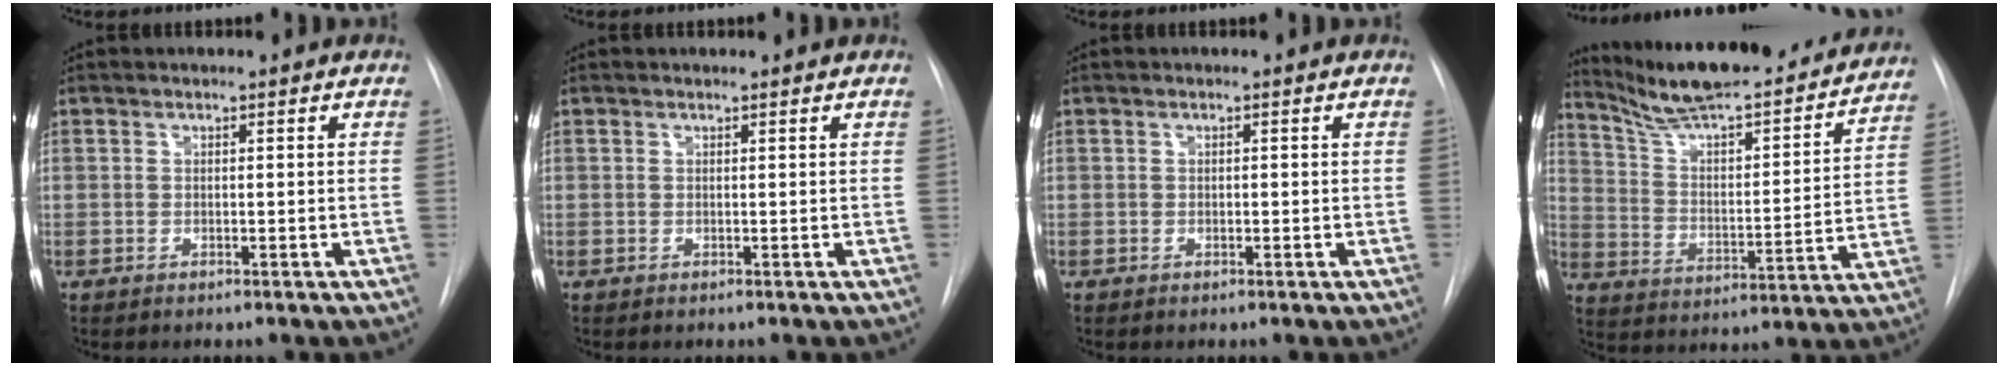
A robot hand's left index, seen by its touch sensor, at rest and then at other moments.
{"total": 0.0}
{"total": 0.9, "force": [-0.9, 0.2, 0.2], "torque": [-0.001, -0.005, -0.014]}
{"total": 25.1, "force": [22.1, 4.0, 11.3], "torque": [-0.171, -0.029, 0.313]}